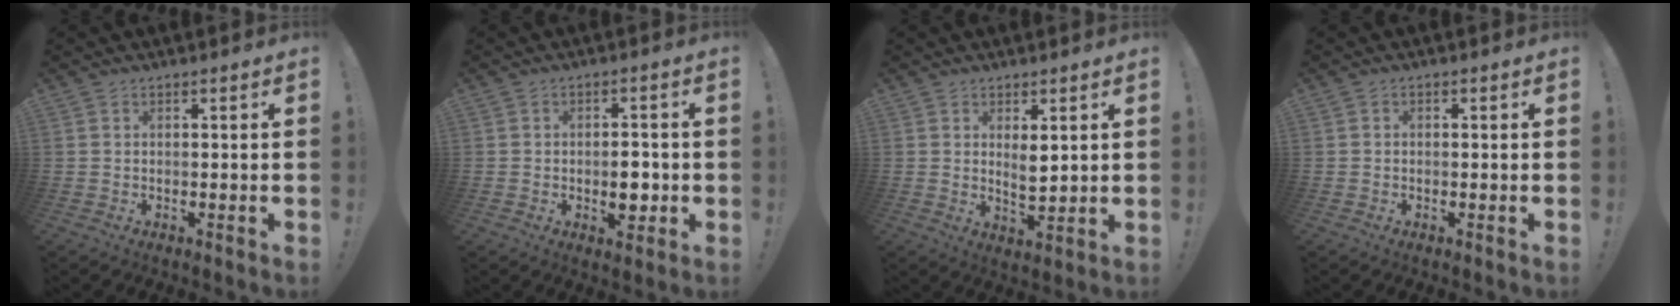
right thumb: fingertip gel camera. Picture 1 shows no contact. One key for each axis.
{"total": 5.8, "fx": -1.2, "fy": 4.1, "fz": 3.9, "tx": -0.042, "ty": 0.009, "tz": -0.021}
{"total": 4.7, "fx": 2.4, "fy": 2.3, "fz": 3.4, "tx": -0.044, "ty": -0.018, "tz": 0.039}
{"total": 0.8, "fx": -0.5, "fy": 0.5, "fz": 0.3, "tx": -0.007, "ty": 0.003, "tz": -0.009}